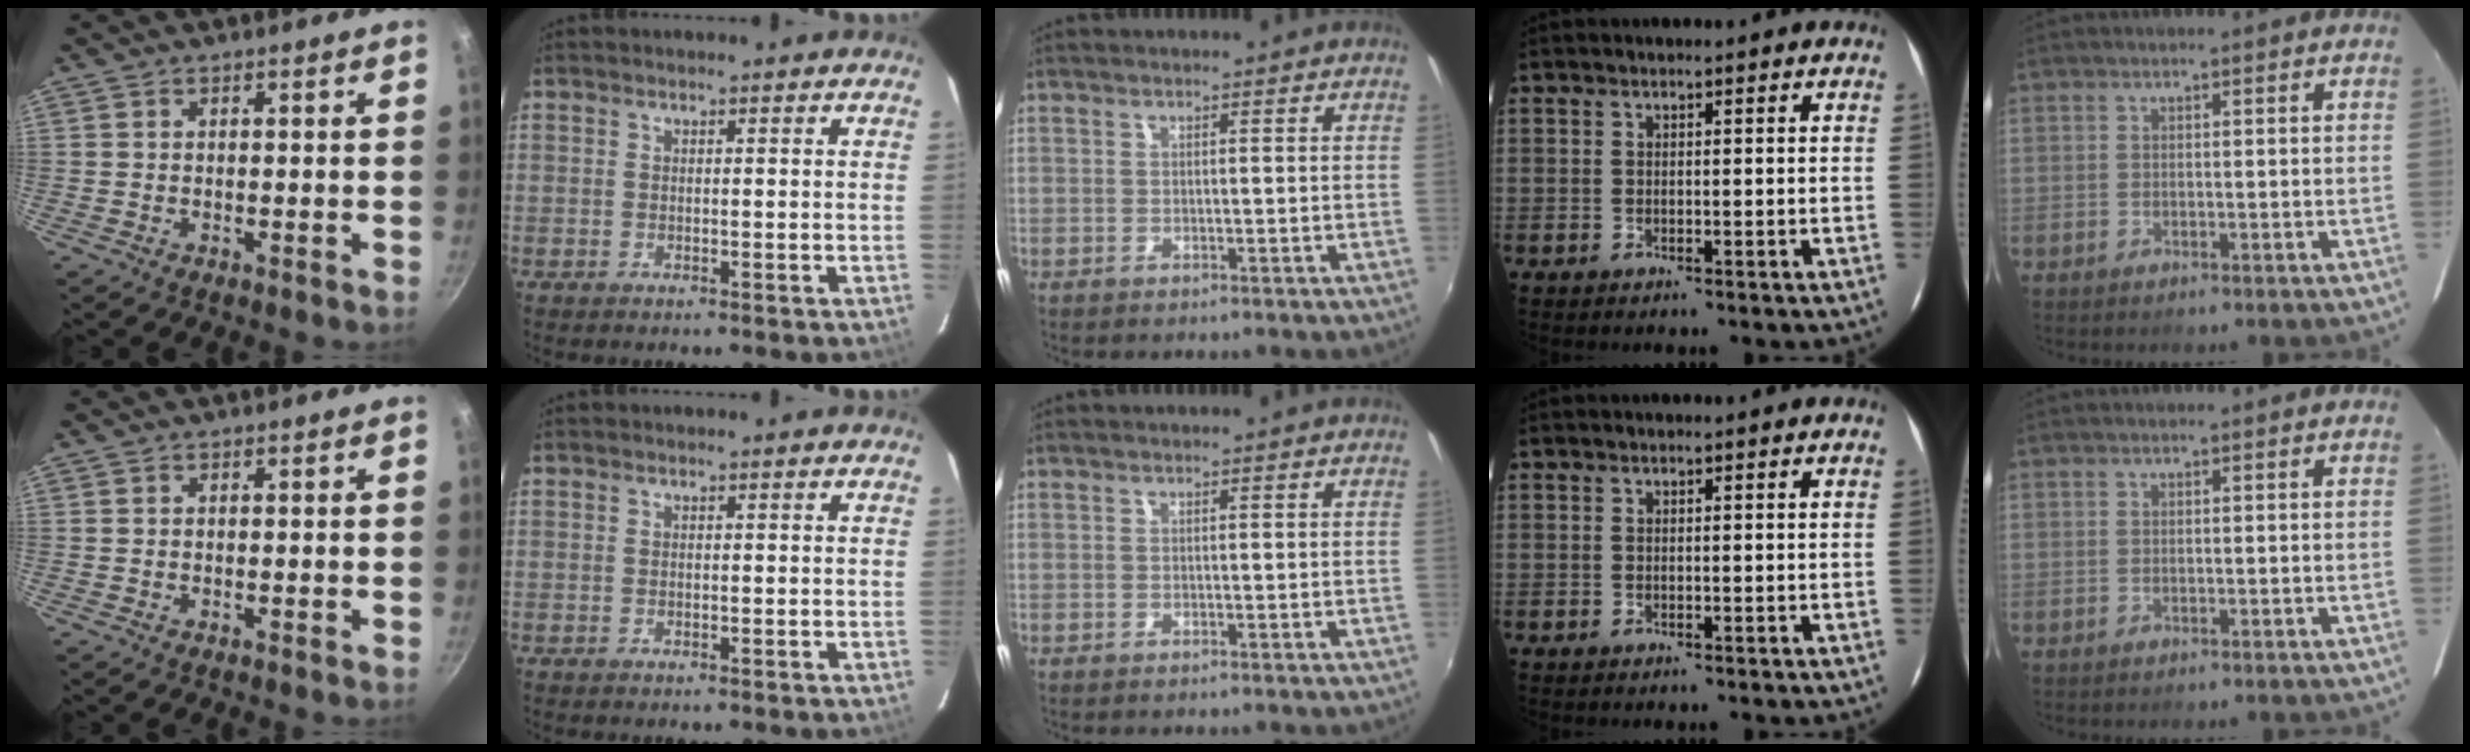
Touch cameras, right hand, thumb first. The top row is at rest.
{}